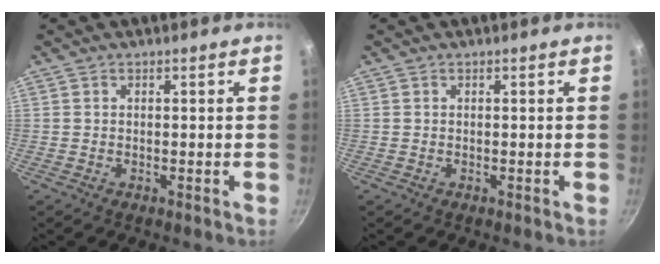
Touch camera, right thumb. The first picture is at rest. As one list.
[{"total": 0.0}]